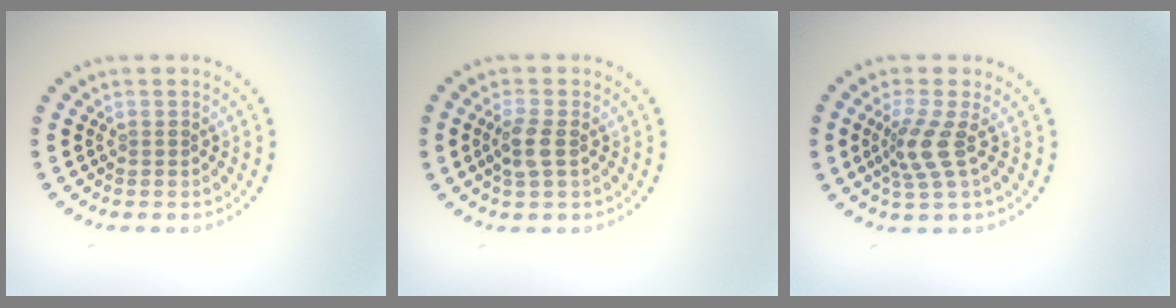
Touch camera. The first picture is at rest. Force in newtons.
{"total": 2.1, "press": 2.0, "slide": 0.7}
{"total": 2.8, "press": 2.1, "slide": 1.9}